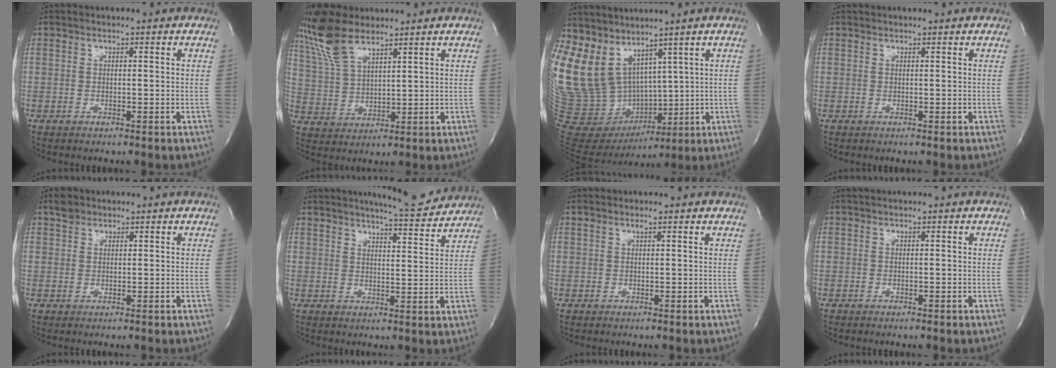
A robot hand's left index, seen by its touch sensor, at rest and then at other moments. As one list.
[{"total": 9.3, "force": [7.3, 2.6, 5.1], "torque": [-0.120, 0.014, 0.155]}, {"total": 19.6, "force": [11.9, 12.7, 9.1], "torque": [-0.241, 0.022, 0.263]}, {"total": 1.2, "force": [1.2, 0.0, 0.2], "torque": [-0.007, 0.011, 0.018]}, {"total": 2.0, "force": [1.4, 1.3, 0.3], "torque": [-0.005, 0.007, 0.023]}, {"total": 9.4, "force": [9.0, 0.6, 2.4], "torque": [-0.033, -0.023, 0.114]}, {"total": 1.0, "force": [0.9, 0.2, 0.3], "torque": [-0.013, 0.009, 0.017]}, {"total": 1.6, "force": [1.4, 0.1, 0.7], "torque": [-0.008, 0.023, 0.022]}]